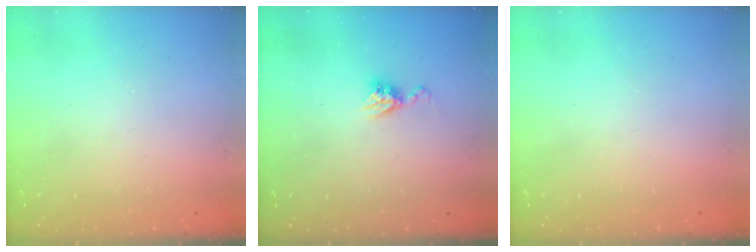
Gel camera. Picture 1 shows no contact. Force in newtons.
{"total": 6.8, "press": 6.8, "slide": 0.4}
{"total": 0.0}